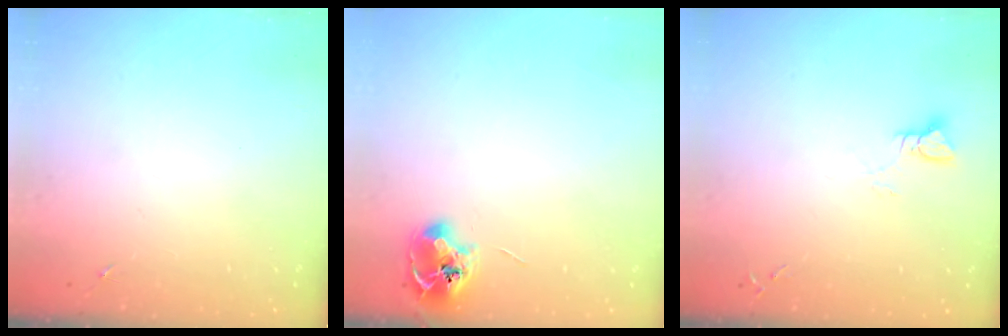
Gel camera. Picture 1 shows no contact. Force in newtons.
{"total": 9.0, "press": 8.9, "slide": 0.8}
{"total": 3.0, "press": 3.0, "slide": 0.3}